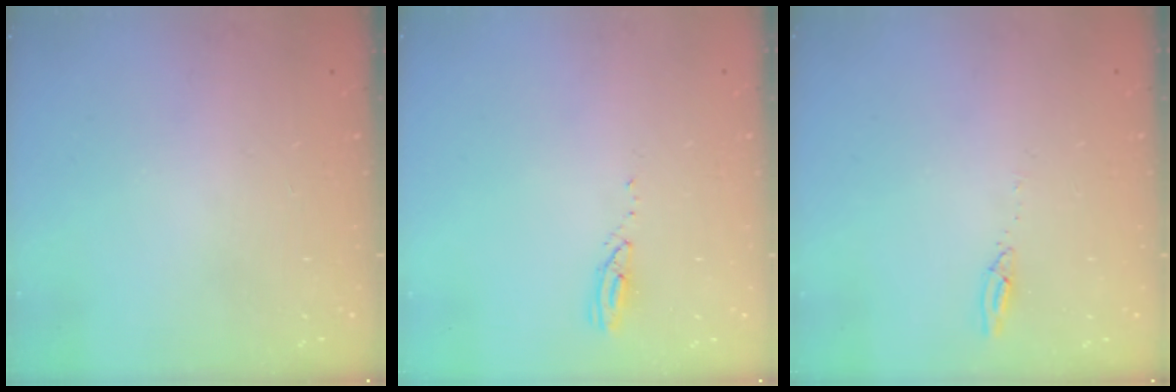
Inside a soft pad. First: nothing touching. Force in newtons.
{"total": 3.1, "press": 3.1, "slide": 0.1}
{"total": 2.7, "press": 2.7, "slide": 0.2}